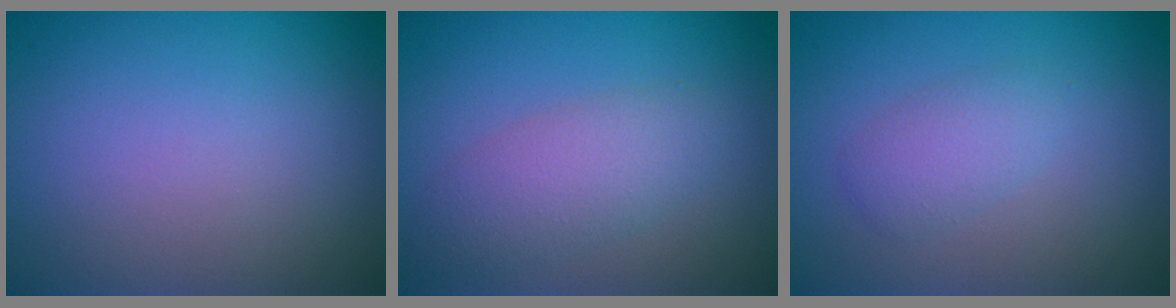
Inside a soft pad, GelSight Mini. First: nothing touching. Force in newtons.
{"total": 3.3, "press": 3.3, "slide": 0.2}
{"total": 2.0, "press": 2.0, "slide": 0.0}